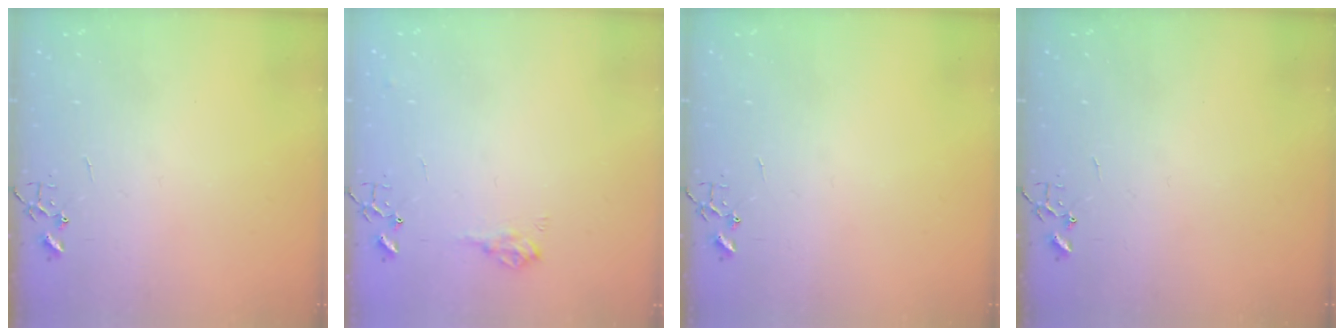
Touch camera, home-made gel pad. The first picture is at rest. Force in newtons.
{"total": 8.8, "press": 8.7, "slide": 1.0}
{"total": 0.0}
{"total": 0.0}